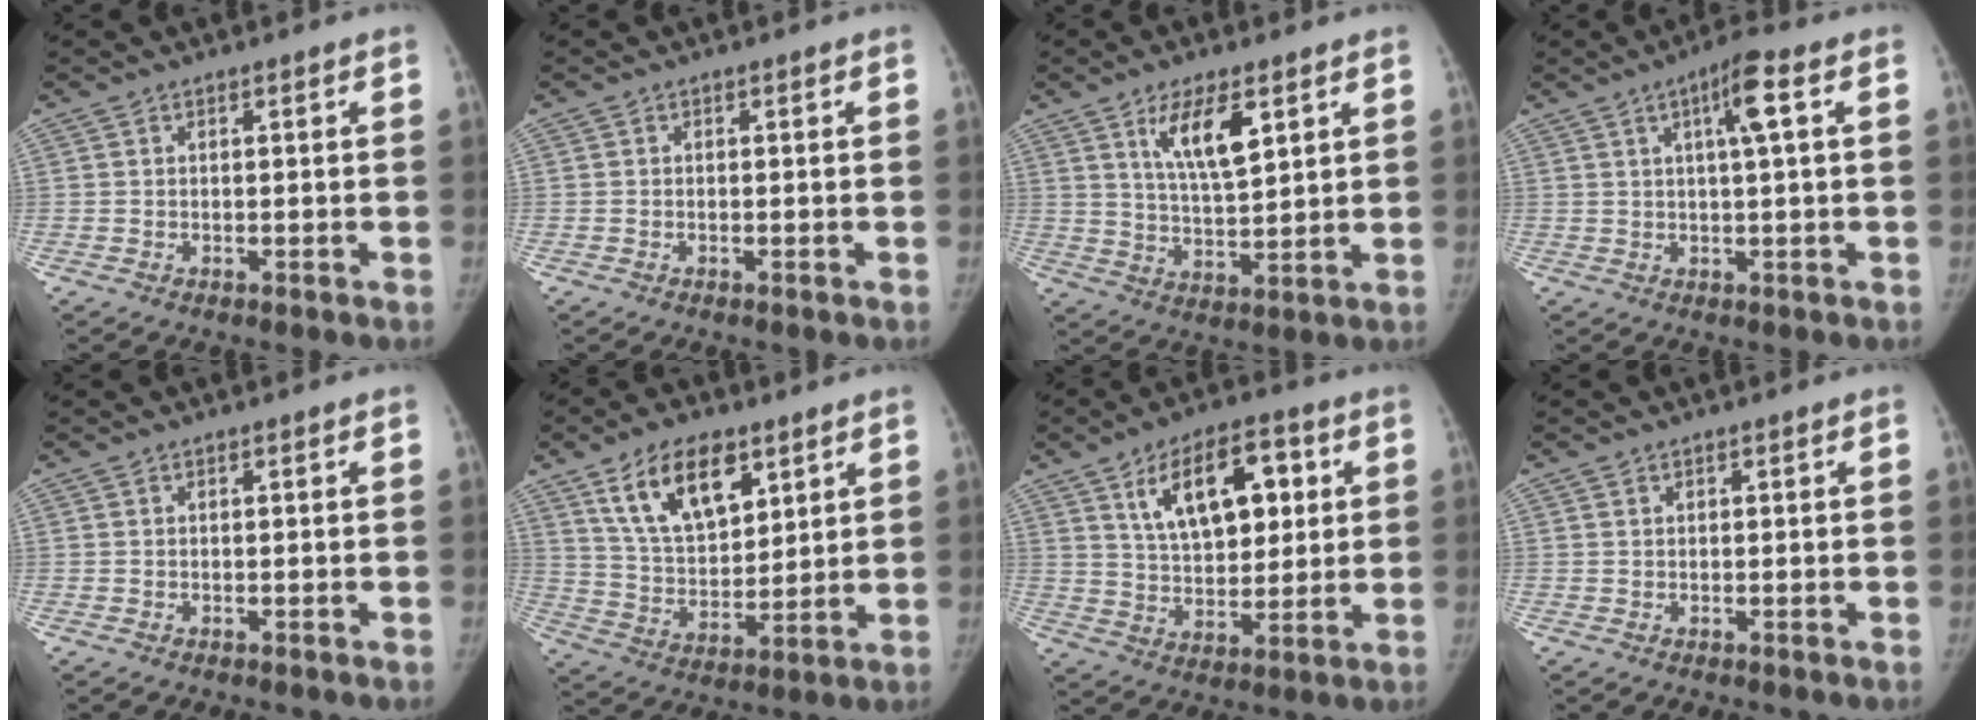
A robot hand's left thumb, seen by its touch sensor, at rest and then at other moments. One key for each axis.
{"total": 0.0}
{"total": 9.6, "fx": 4.8, "fy": 3.3, "fz": 7.7, "tx": -0.122, "ty": -0.031, "tz": 0.093}
{"total": 6.4, "fx": 2.0, "fy": 0.6, "fz": 6.0, "tx": -0.108, "ty": 0.006, "tz": 0.033}
{"total": 0.0}
{"total": 15.1, "fx": 8.3, "fy": 7.7, "fz": 9.9, "tx": -0.139, "ty": -0.039, "tz": 0.158}
{"total": 15.2, "fx": 5.6, "fy": 8.1, "fz": 11.6, "tx": -0.146, "ty": -0.014, "tz": 0.101}
{"total": 0.6, "fx": 0.5, "fy": 0.2, "fz": 0.2, "tx": -0.003, "ty": -0.003, "tz": 0.008}